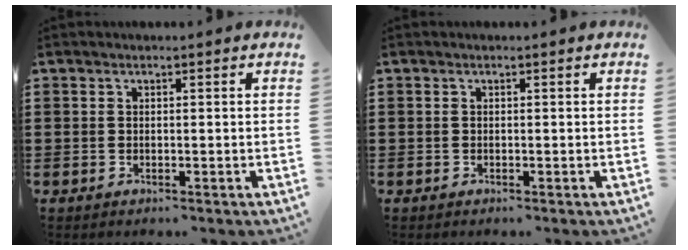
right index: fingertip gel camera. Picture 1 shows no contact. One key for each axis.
{"total": 0.0}